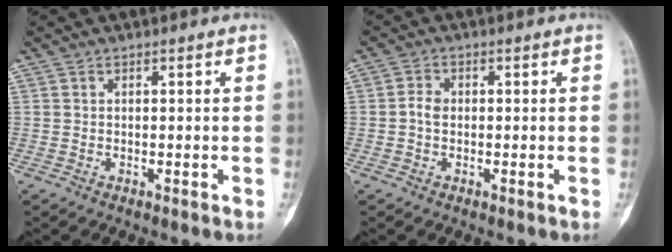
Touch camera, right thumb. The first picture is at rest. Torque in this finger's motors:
{"motor_torque": [-0.17, -0.14, 0.37, -0.22, 0.02]}